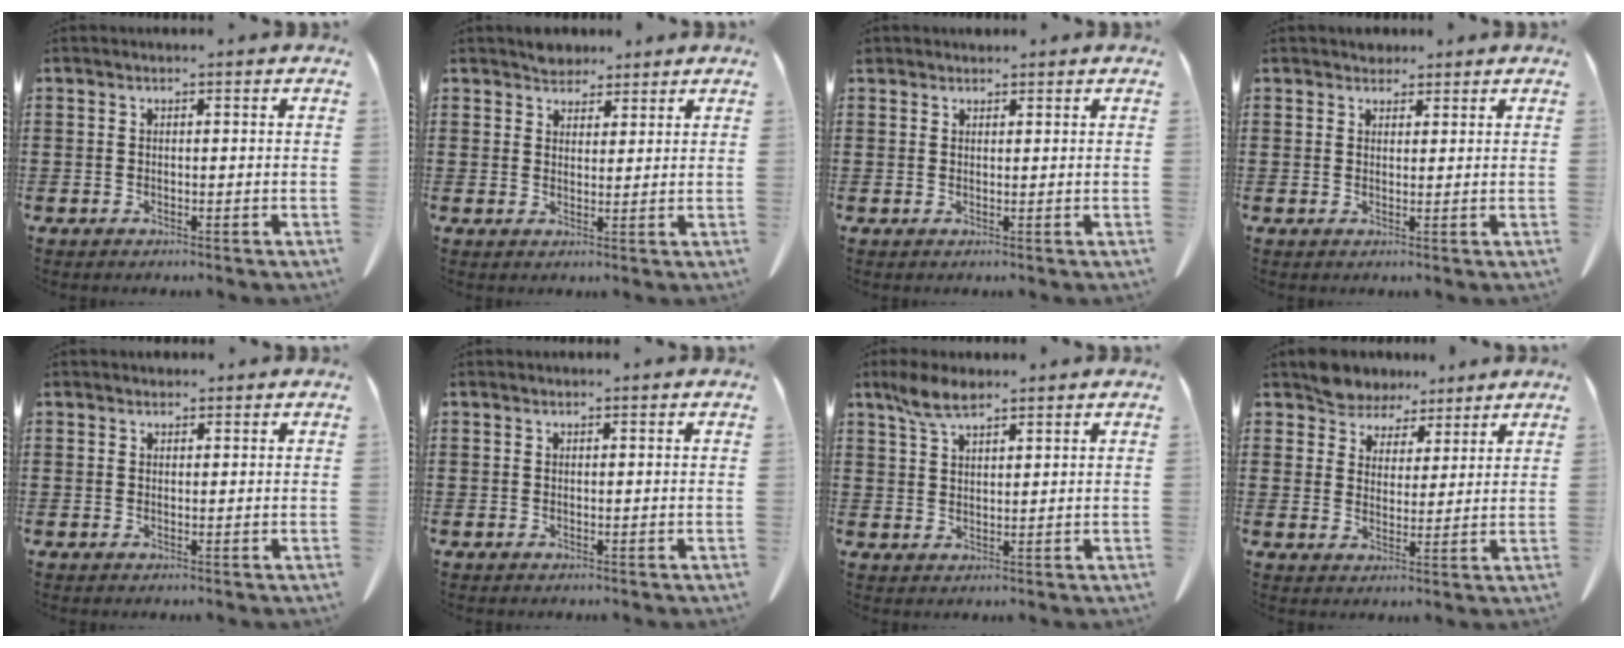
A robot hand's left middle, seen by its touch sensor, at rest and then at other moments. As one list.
[{"total": 3.3, "force": [2.9, 1.4, 0.2], "torque": [-0.006, -0.001, 0.056]}, {"total": 1.2, "force": [1.1, 0.5, 0.1], "torque": [-0.007, 0.002, 0.023]}, {"total": 2.1, "force": [1.9, 0.9, 0.1], "torque": [-0.001, -0.001, 0.036]}, {"total": 0.9, "force": [0.9, 0.3, 0.1], "torque": [-0.004, 0.000, 0.018]}, {"total": 0.0}, {"total": 5.1, "force": [3.5, 1.7, 3.2], "torque": [-0.072, -0.001, 0.066]}, {"total": 5.5, "force": [5.0, 2.2, 0.0], "torque": [-0.027, -0.016, 0.096]}]